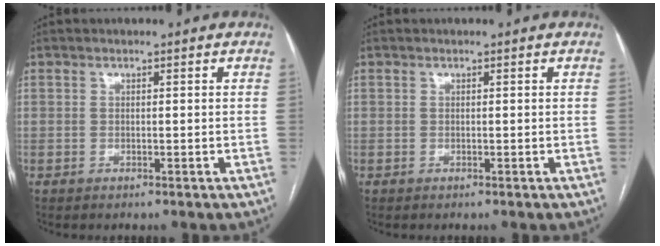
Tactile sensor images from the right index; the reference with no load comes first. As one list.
[{"total": 0.0}]